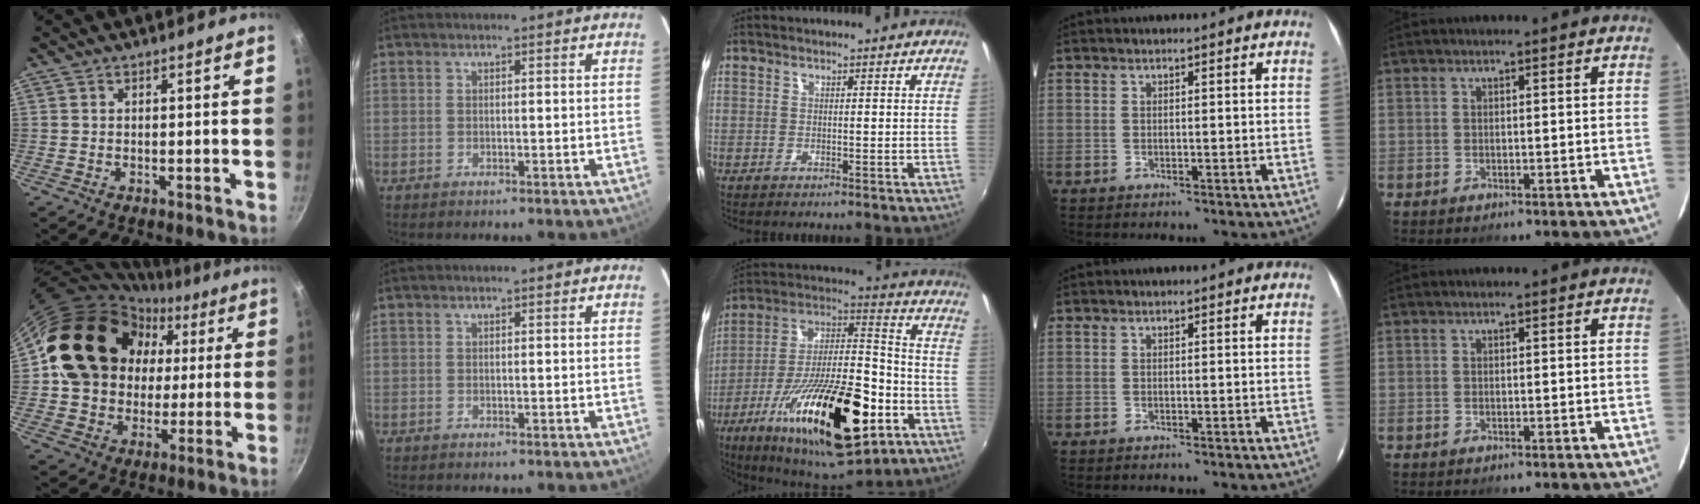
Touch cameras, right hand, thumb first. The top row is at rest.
{"thumb": {"total": 22.0, "force": [4.0, 18.5, 11.2], "torque": [-0.167, 0.035, 0.076]}, "middle": {"total": 29.9, "force": [-12.9, 10.3, 25.0], "torque": [-0.430, -0.031, -0.203]}}